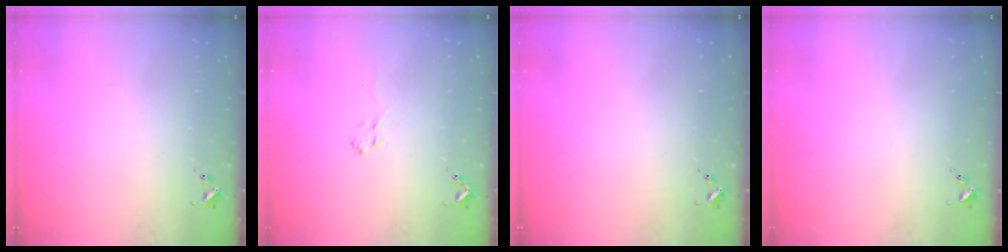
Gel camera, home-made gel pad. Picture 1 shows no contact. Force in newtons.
{"total": 3.9, "press": 3.9, "slide": 0.6}
{"total": 0.0}
{"total": 0.0}